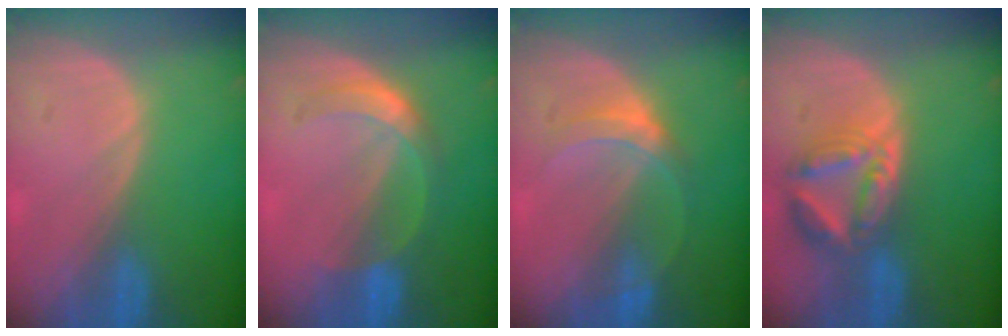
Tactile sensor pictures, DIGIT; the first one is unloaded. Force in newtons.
{"total": 5.9, "press": 5.1, "slide": 2.9}
{"total": 4.5, "press": 4.1, "slide": 1.8}
{"total": 8.0, "press": 7.0, "slide": 3.8}